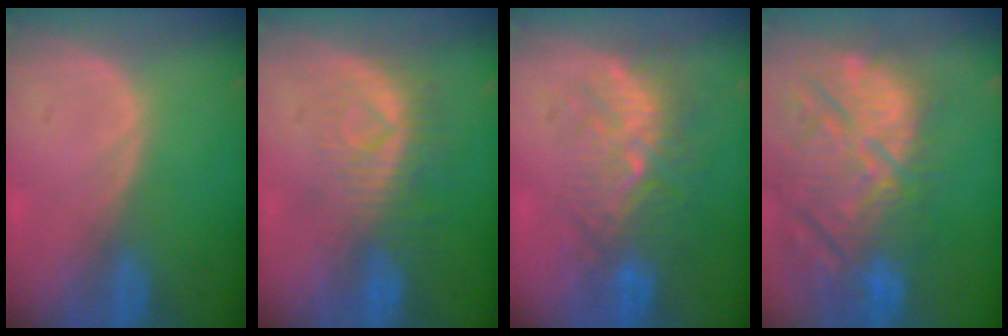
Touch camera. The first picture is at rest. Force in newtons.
{"total": 8.3, "press": 7.4, "slide": 3.7}
{"total": 9.1, "press": 8.5, "slide": 3.4}
{"total": 14.8, "press": 12.9, "slide": 7.3}